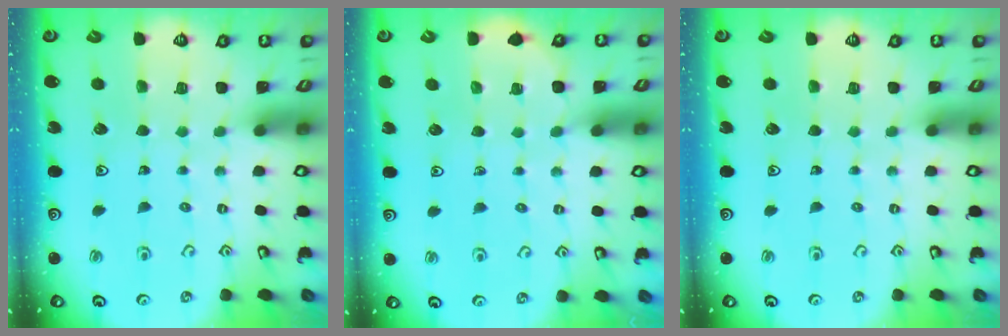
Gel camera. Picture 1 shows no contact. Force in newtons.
{"total": 3.8, "press": 3.6, "slide": 1.5}
{"total": 0.0}